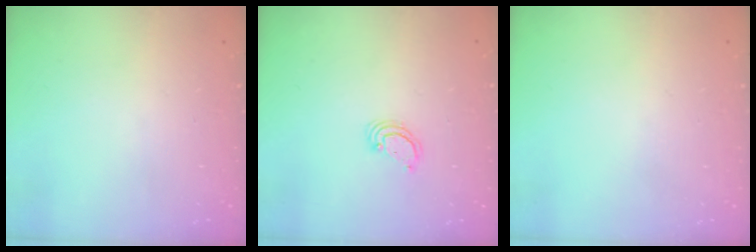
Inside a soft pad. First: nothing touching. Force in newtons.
{"total": 2.3, "press": 2.3, "slide": 0.1}
{"total": 0.0}